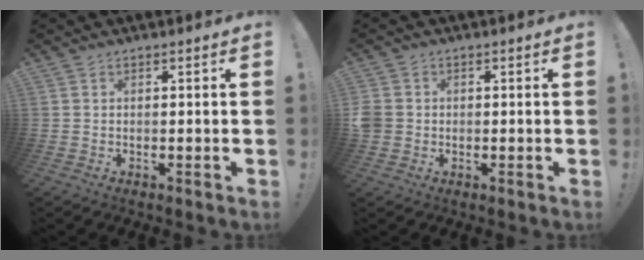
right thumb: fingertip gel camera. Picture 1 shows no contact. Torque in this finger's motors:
{"motor_torque": [0.48, 0.53, 0.15, -0.04, 0.00]}